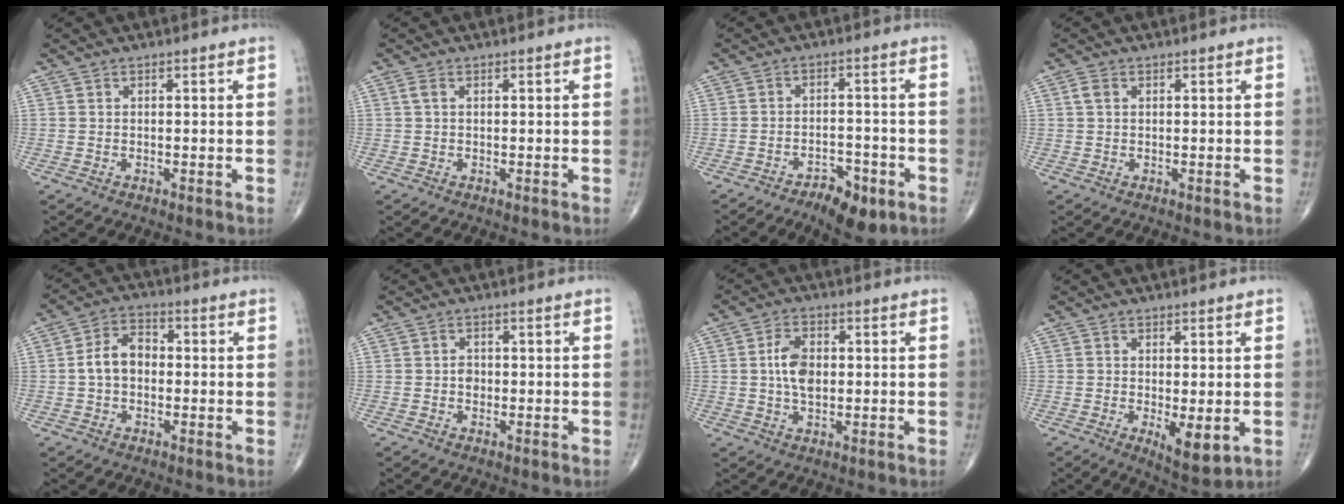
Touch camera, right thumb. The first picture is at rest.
{"total": 1.1, "force": [0.3, 0.5, 0.9], "torque": [-0.027, 0.010, 0.006]}
{"total": 7.5, "force": [-4.4, 3.3, 5.1], "torque": [-0.068, 0.026, -0.062]}
{"total": 1.6, "force": [0.5, 1.1, 1.1], "torque": [-0.024, 0.007, 0.010]}
{"total": 6.7, "force": [-0.5, 4.7, 4.7], "torque": [-0.076, 0.025, -0.018]}
{"total": 1.6, "force": [-0.3, 1.3, 0.9], "torque": [-0.006, 0.005, -0.007]}
{"total": 6.1, "force": [0.3, 3.7, 4.8], "torque": [-0.086, 0.007, 0.003]}
{"total": 6.2, "force": [-1.2, 2.2, 5.7], "torque": [-0.084, -0.020, -0.011]}